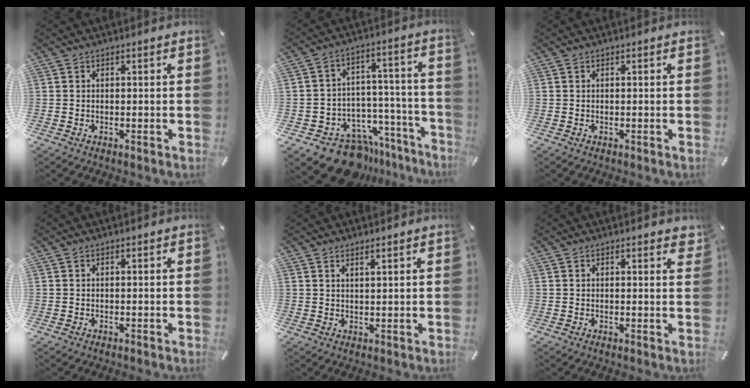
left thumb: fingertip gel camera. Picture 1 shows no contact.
{"total": 14.0, "force": [-10.2, 8.2, 4.9], "torque": [-0.069, 0.061, -0.168]}
{"total": 0.0}
{"total": 0.0}
{"total": 1.5, "force": [1.3, -0.2, 0.7], "torque": [-0.015, -0.003, 0.023]}
{"total": 1.3, "force": [0.9, 0.5, 0.9], "torque": [-0.003, -0.004, 0.012]}